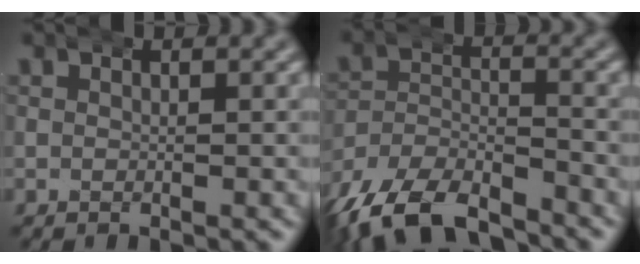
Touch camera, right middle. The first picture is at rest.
{"total": 10.1, "force": [-8.3, 4.7, 3.2], "torque": [-0.081, -0.032, -0.137]}